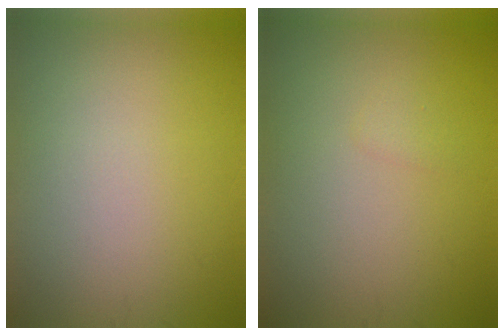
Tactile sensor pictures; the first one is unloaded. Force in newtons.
{"total": 0.5, "press": 0.5, "slide": 0.0}